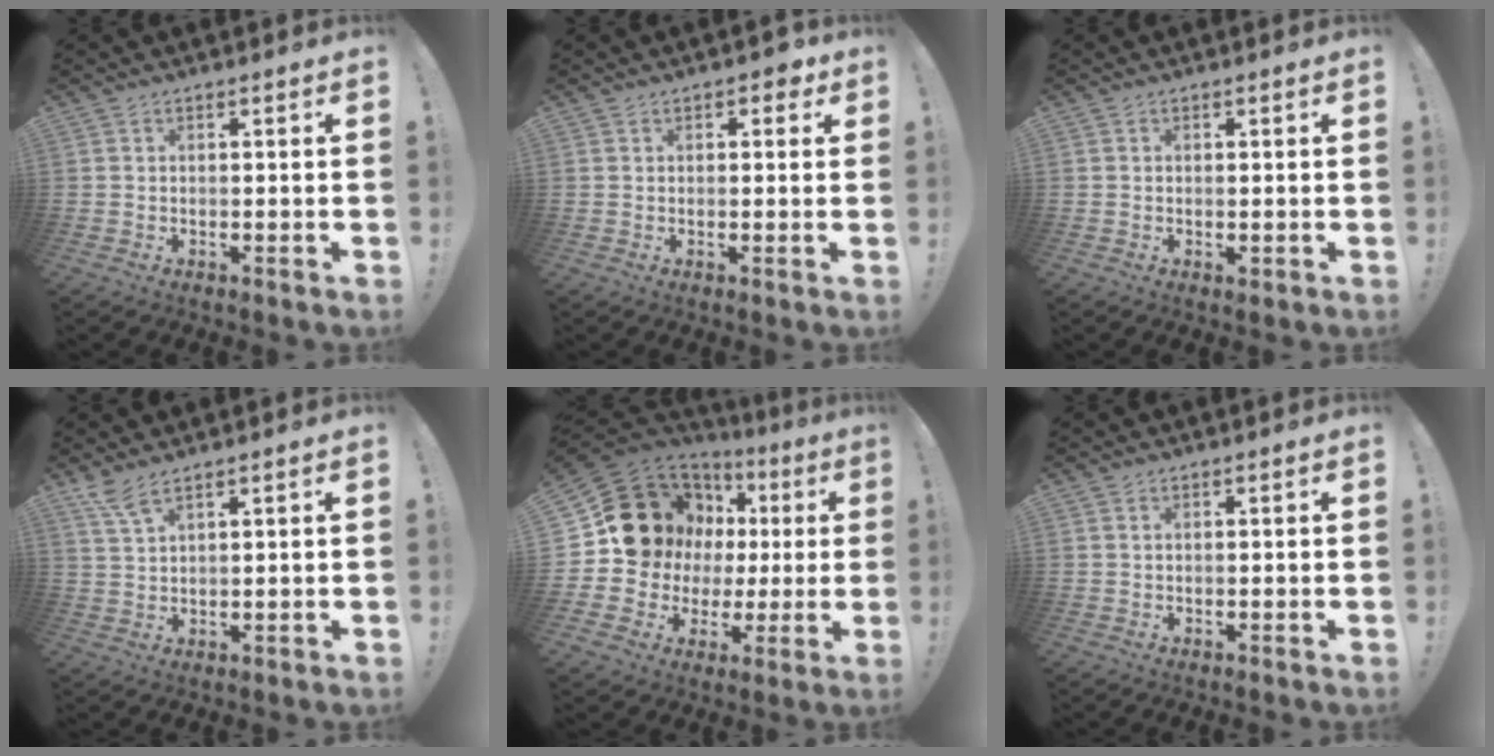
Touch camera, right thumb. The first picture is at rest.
{"total": 2.7, "force": [1.1, 1.8, 1.7], "torque": [-0.019, 0.002, 0.018]}
{"total": 0.5, "force": [0.2, 0.3, 0.4], "torque": [-0.005, 0.000, 0.004]}
{"total": 5.3, "force": [4.0, 0.7, 3.4], "torque": [-0.073, -0.018, 0.072]}
{"total": 16.6, "force": [5.9, 13.6, 7.5], "torque": [-0.104, -0.042, 0.139]}
{"total": 0.5, "force": [0.3, 0.2, 0.3], "torque": [-0.013, 0.003, 0.008]}